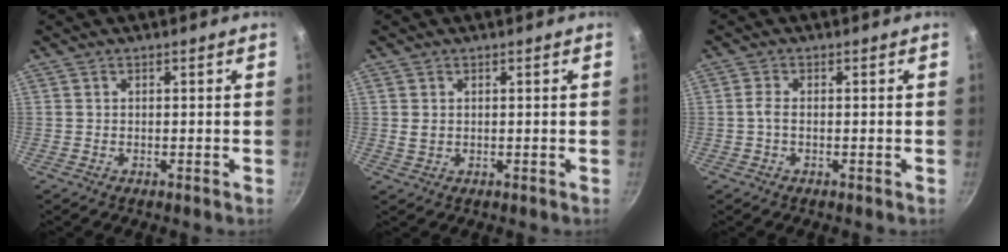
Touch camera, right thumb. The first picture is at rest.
{"total": 1.8, "force": [0.3, 1.4, 1.0], "torque": [-0.020, -0.004, 0.008]}
{"total": 1.7, "force": [-0.4, 0.7, 1.5], "torque": [-0.042, 0.006, -0.013]}